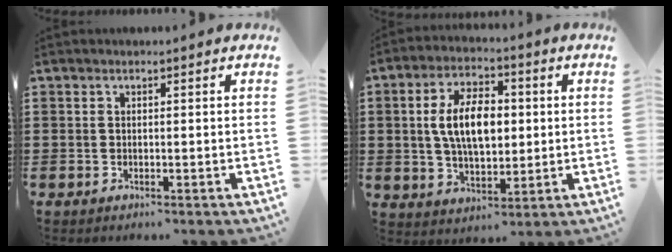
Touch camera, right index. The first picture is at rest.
{"total": 9.2, "force": [1.0, 4.9, 7.7], "torque": [-0.148, 0.007, 0.010]}